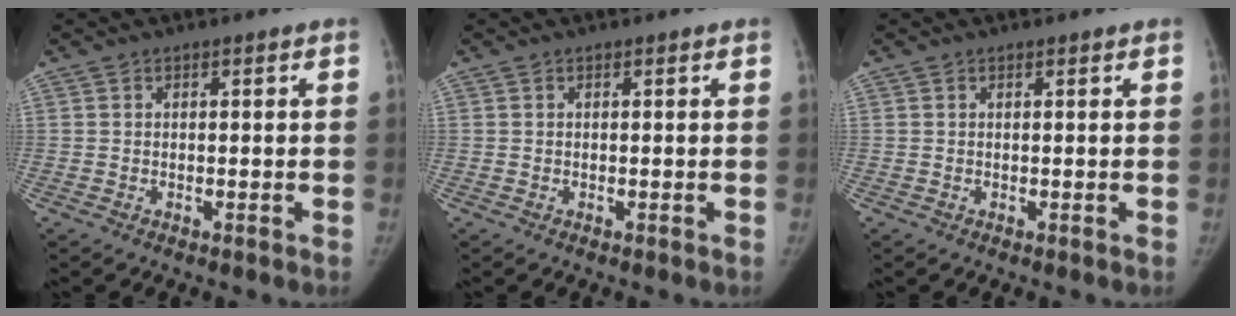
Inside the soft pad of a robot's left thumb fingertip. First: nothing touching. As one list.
[{"total": 0.0}, {"total": 0.0}]